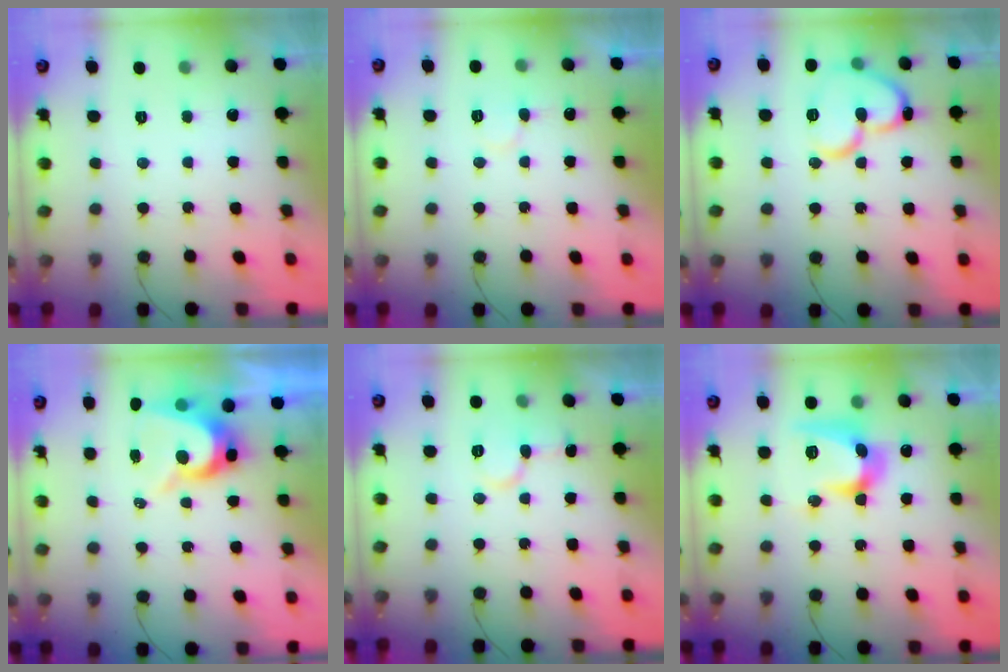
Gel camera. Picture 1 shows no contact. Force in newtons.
{"total": 6.7, "press": 6.6, "slide": 0.5}
{"total": 14.3, "press": 14.2, "slide": 1.8}
{"total": 7.7, "press": 7.7, "slide": 0.7}
{"total": 8.3, "press": 8.3, "slide": 0.5}
{"total": 14.4, "press": 14.3, "slide": 0.7}